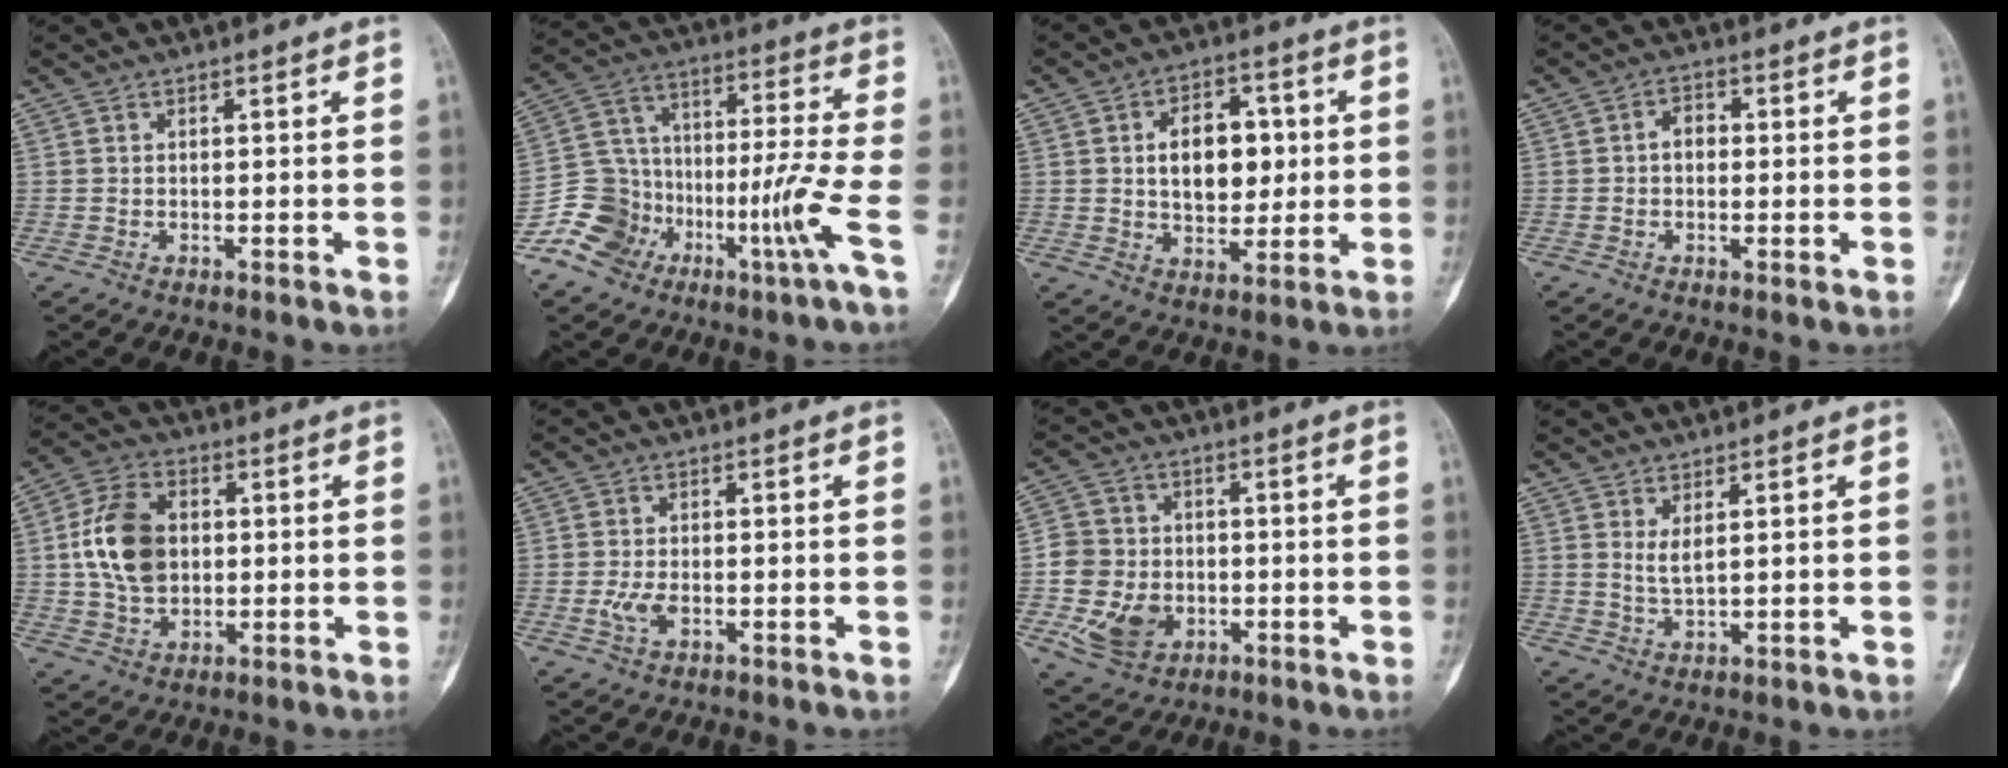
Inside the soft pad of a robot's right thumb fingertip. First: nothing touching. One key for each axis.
{"total": 12.3, "fx": -6.9, "fy": 4.5, "fz": 9.2, "tx": -0.167, "ty": 0.085, "tz": -0.136}
{"total": 11.8, "fx": 1.5, "fy": 7.6, "fz": 8.8, "tx": -0.097, "ty": 0.001, "tz": 0.026}
{"total": 2.9, "fx": 0.0, "fy": 2.1, "fz": 2.1, "tx": -0.019, "ty": 0.008, "tz": -0.008}
{"total": 12.6, "fx": 1.0, "fy": 8.8, "fz": 9.0, "tx": -0.149, "ty": 0.009, "tz": 0.018}
{"total": 3.0, "fx": -0.8, "fy": 1.5, "fz": 2.5, "tx": -0.054, "ty": -0.002, "tz": -0.017}
{"total": 11.2, "fx": -2.6, "fy": 9.0, "fz": 6.0, "tx": -0.089, "ty": 0.010, "tz": -0.045}
{"total": 2.7, "fx": 1.2, "fy": 0.7, "fz": 2.3, "tx": -0.043, "ty": -0.015, "tz": 0.029}